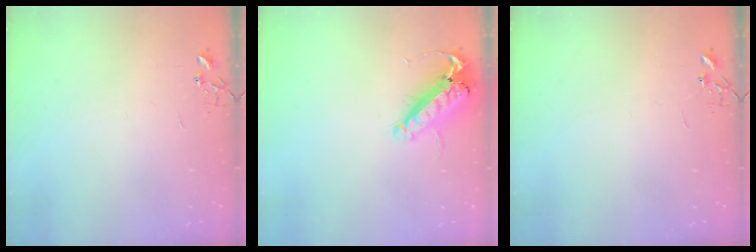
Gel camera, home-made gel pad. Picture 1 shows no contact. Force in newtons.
{"total": 14.7, "press": 14.4, "slide": 2.7}
{"total": 0.0}